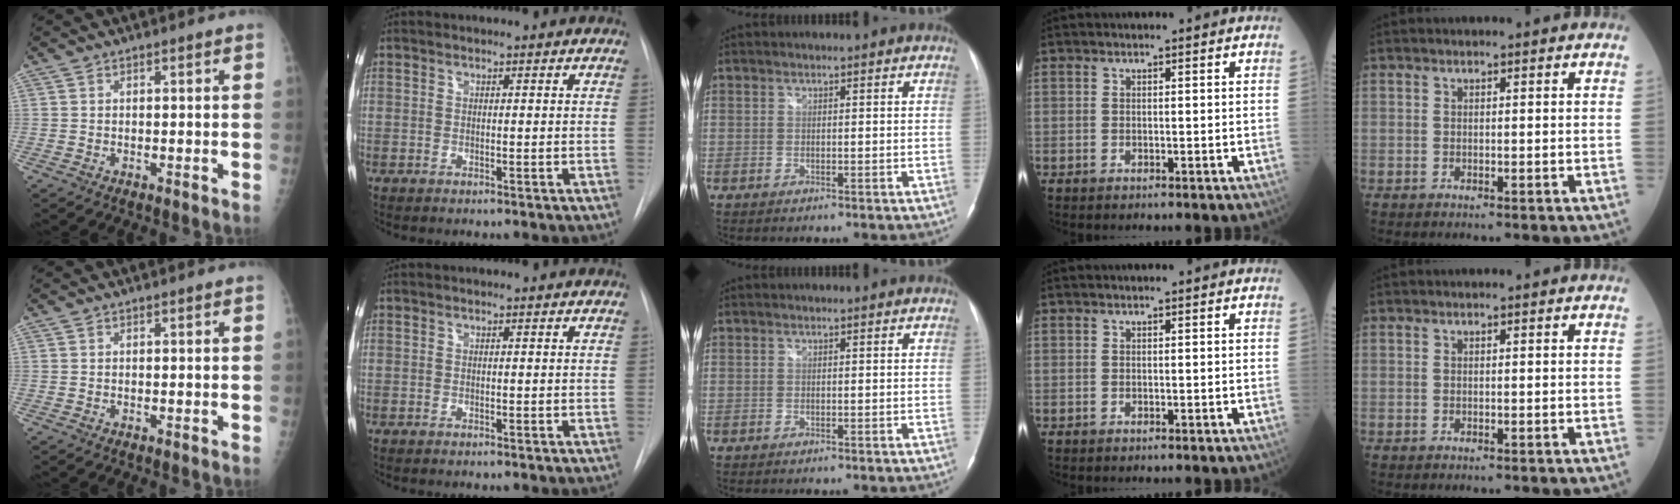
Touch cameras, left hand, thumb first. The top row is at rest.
{}